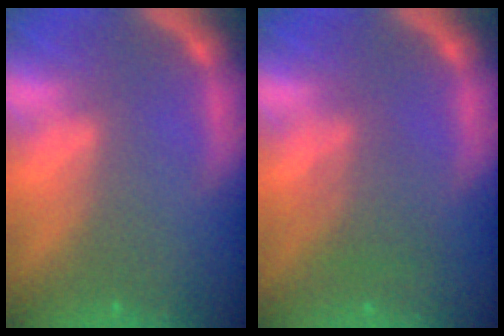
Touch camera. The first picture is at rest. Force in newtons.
{"total": 2.5}